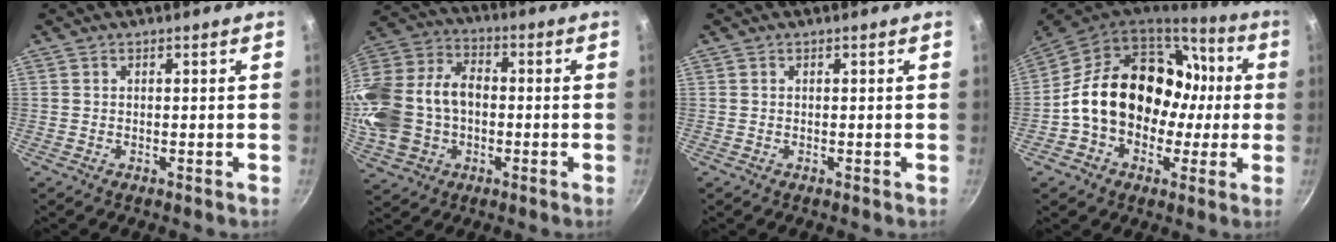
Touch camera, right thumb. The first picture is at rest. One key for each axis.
{"total": 21.9, "fx": -2.3, "fy": 16.2, "fz": 14.5, "tx": -0.311, "ty": 0.051, "tz": -0.039}
{"total": 0.0}
{"total": 23.1, "fx": 0.5, "fy": 17.7, "fz": 14.8, "tx": -0.212, "ty": 0.061, "tz": 0.014}